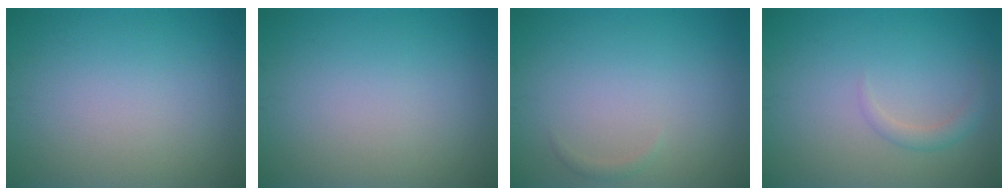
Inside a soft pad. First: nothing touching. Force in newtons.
{"total": 0.0}
{"total": 0.6, "press": 0.6, "slide": 0.0}
{"total": 1.3, "press": 1.3, "slide": 0.1}